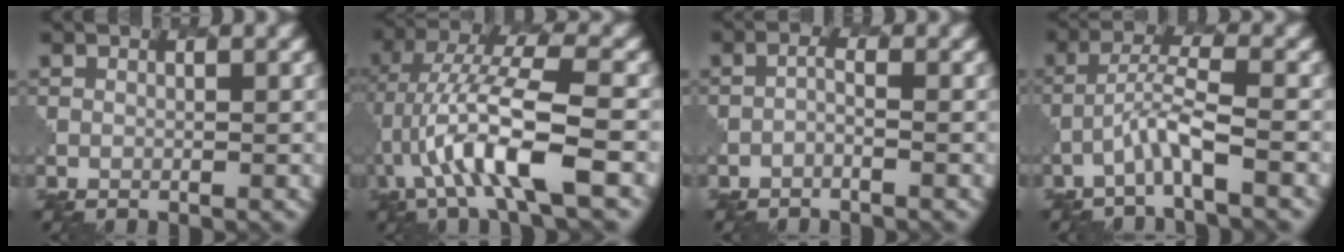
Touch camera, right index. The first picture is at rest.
{"total": 8.8, "force": [-2.2, 1.9, 8.3], "torque": [-0.154, 0.021, -0.041]}
{"total": 0.7, "force": [-0.6, 0.1, 0.4], "torque": [-0.009, 0.001, -0.016]}
{"total": 2.9, "force": [-1.5, 0.1, 2.4], "torque": [-0.050, 0.016, -0.035]}